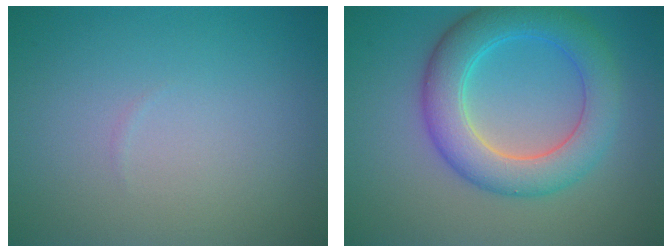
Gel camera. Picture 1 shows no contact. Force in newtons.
{"total": 6.4, "press": 6.4, "slide": 0.0}